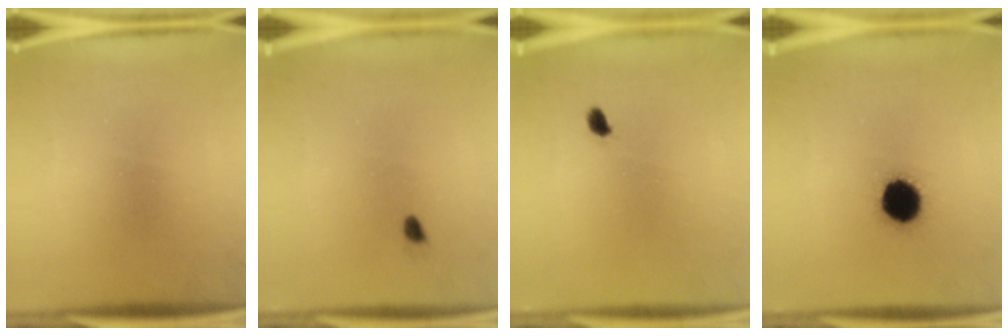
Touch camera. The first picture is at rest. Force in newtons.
{"total": 0.6}
{"total": 1.4}
{"total": 11.6}